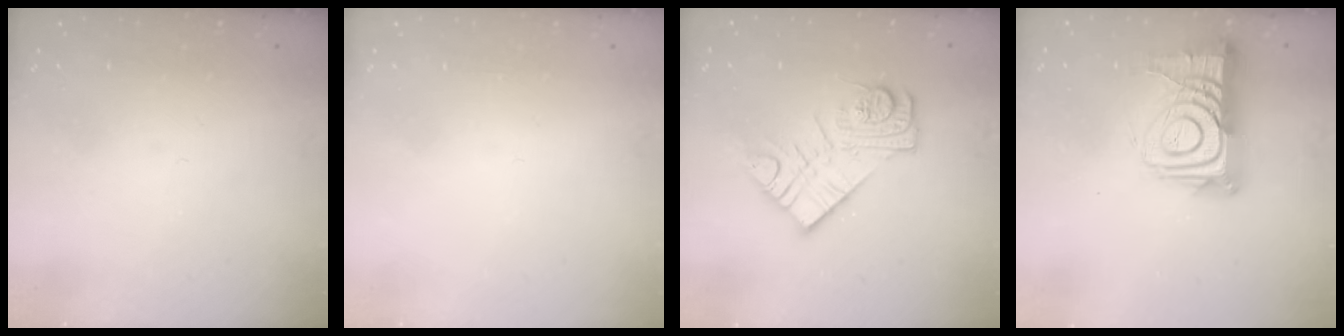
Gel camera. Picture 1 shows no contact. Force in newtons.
{"total": 1.7, "press": 1.7, "slide": 0.1}
{"total": 12.3, "press": 12.2, "slide": 0.8}
{"total": 14.4, "press": 14.4, "slide": 1.1}